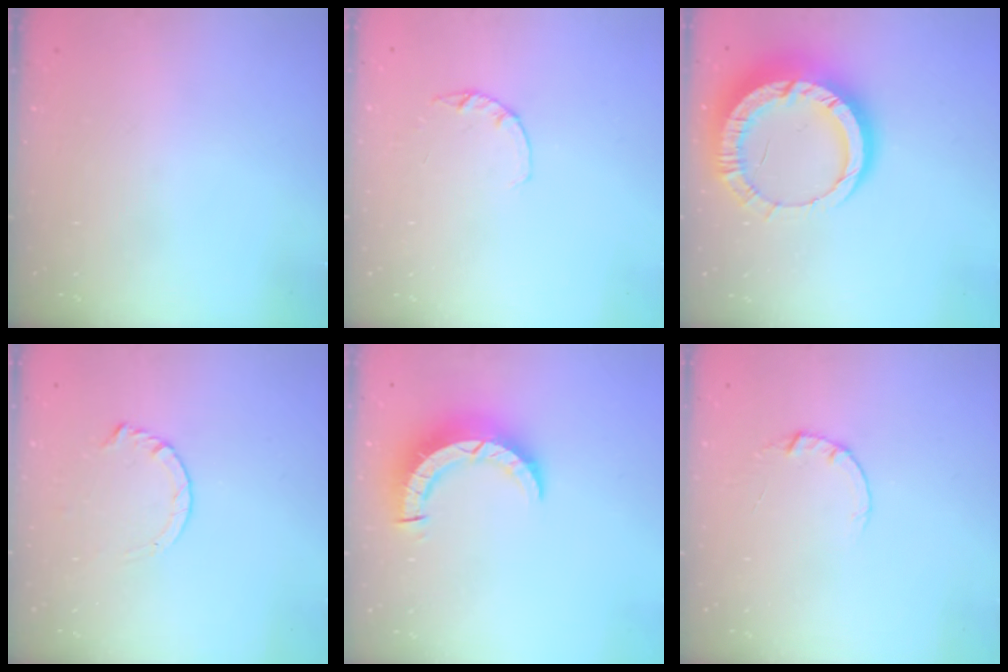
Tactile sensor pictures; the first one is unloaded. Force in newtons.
{"total": 2.2, "press": 2.2, "slide": 0.4}
{"total": 17.1, "press": 17.0, "slide": 1.9}
{"total": 4.4, "press": 4.4, "slide": 0.5}
{"total": 8.2, "press": 8.1, "slide": 0.8}
{"total": 2.0, "press": 2.0, "slide": 0.2}